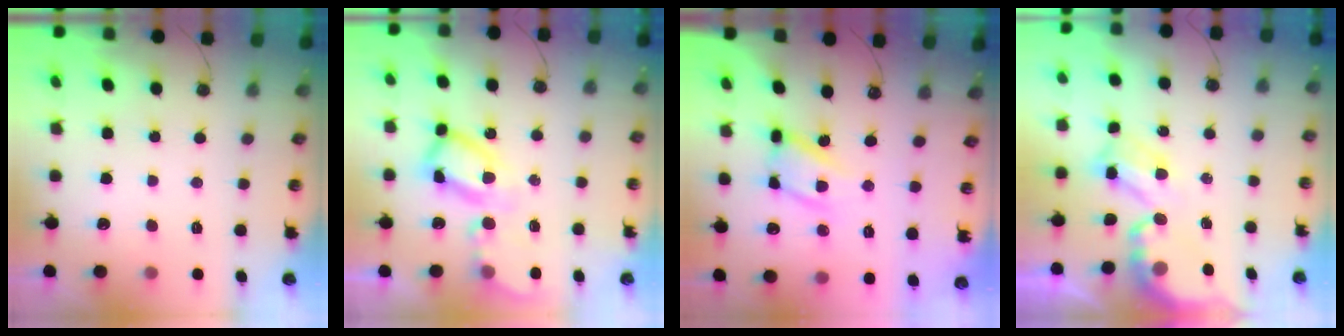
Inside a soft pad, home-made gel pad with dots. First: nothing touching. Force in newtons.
{"total": 12.1, "press": 12.1, "slide": 1.2}
{"total": 13.7, "press": 13.7, "slide": 1.1}
{"total": 4.9, "press": 4.9, "slide": 0.3}